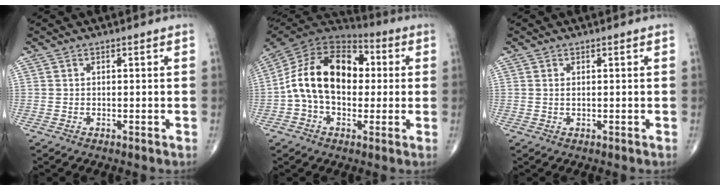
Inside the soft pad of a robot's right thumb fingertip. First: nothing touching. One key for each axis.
{"total": 18.1, "fx": 0.6, "fy": 12.1, "fz": 13.5, "tx": -0.219, "ty": 0.039, "tz": 0.001}
{"total": 0.6, "fx": 0.2, "fy": 0.2, "fz": 0.5, "tx": -0.011, "ty": 0.000, "tz": 0.007}